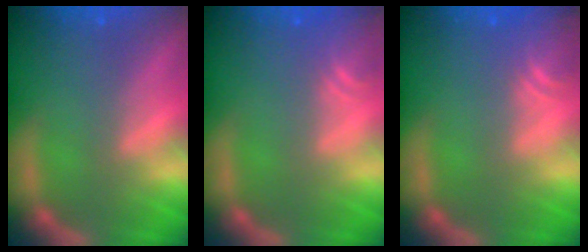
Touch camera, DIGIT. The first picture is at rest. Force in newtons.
{"total": 2.4}
{"total": 3.0}